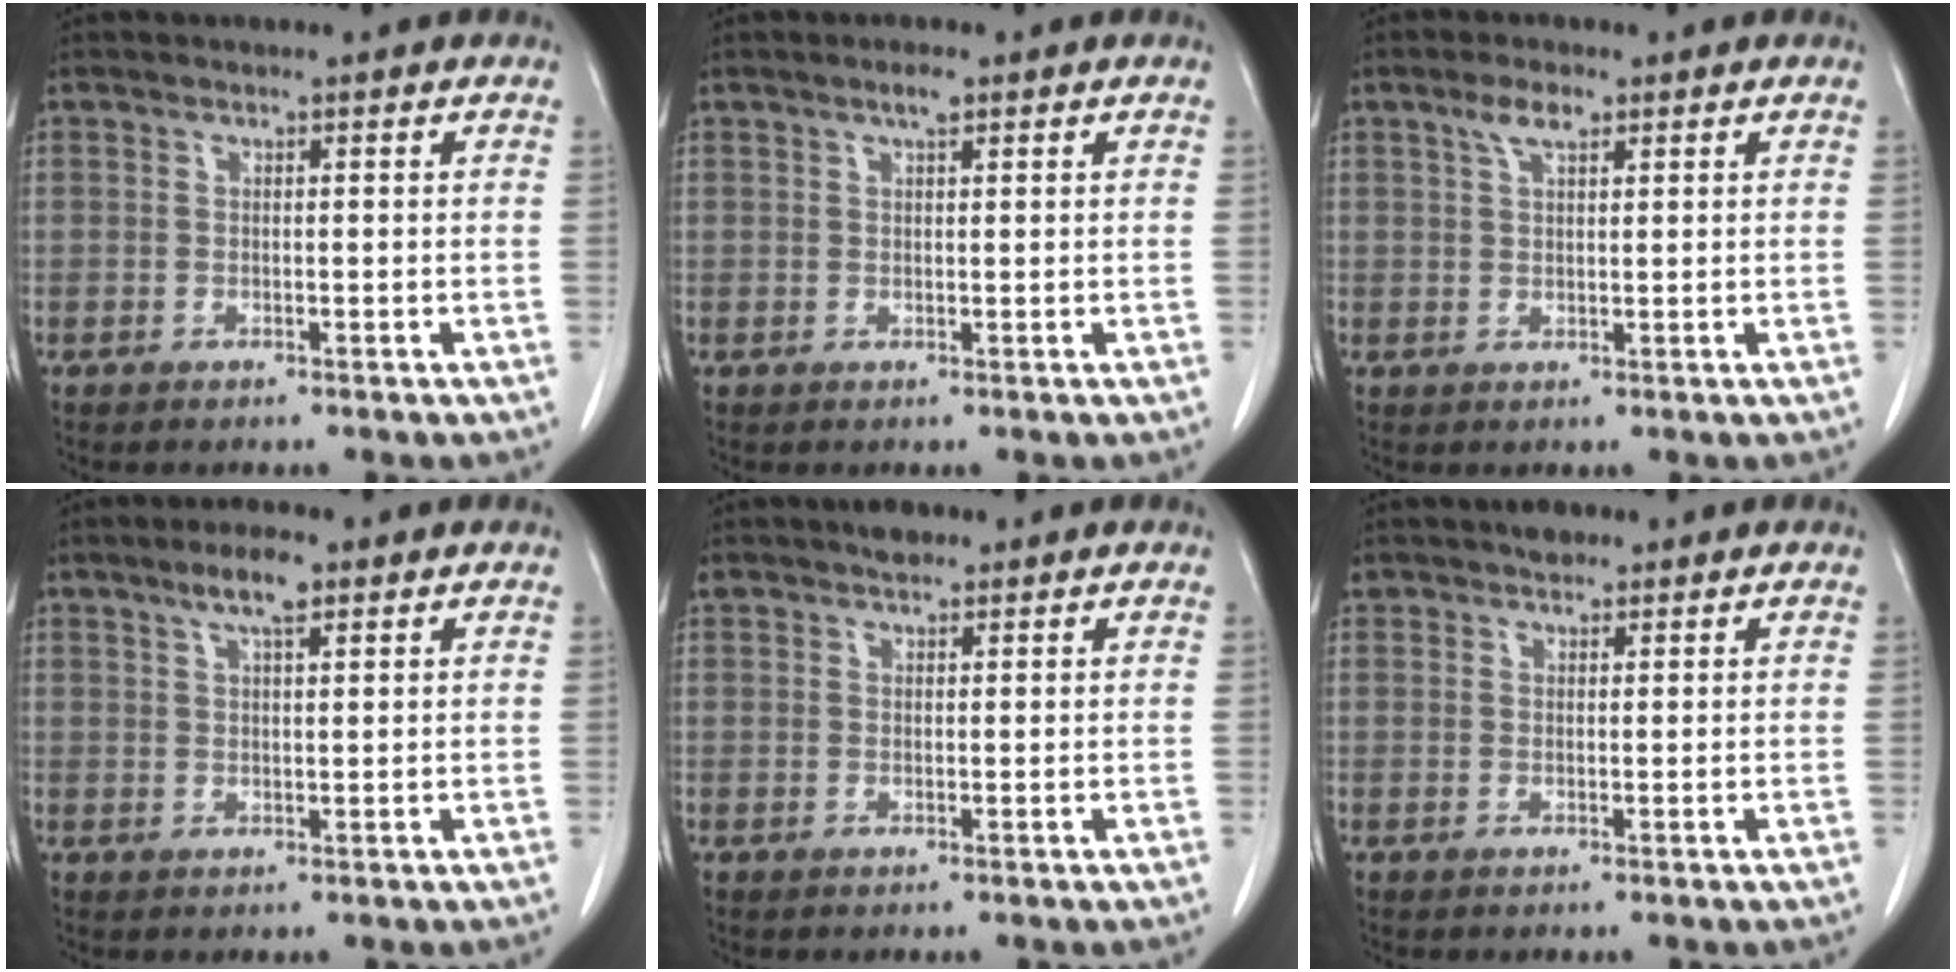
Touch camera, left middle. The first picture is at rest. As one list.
[{"total": 1.6, "force": [1.0, 0.3, 1.2], "torque": [-0.024, 0.002, 0.019]}, {"total": 3.1, "force": [1.9, 1.0, 2.2], "torque": [-0.049, 0.008, 0.039]}, {"total": 4.4, "force": [2.8, 0.9, 3.3], "torque": [-0.066, 0.006, 0.049]}, {"total": 2.1, "force": [1.7, 0.8, 0.9], "torque": [-0.022, 0.009, 0.027]}, {"total": 2.0, "force": [1.6, 1.0, 0.7], "torque": [-0.018, 0.009, 0.024]}]